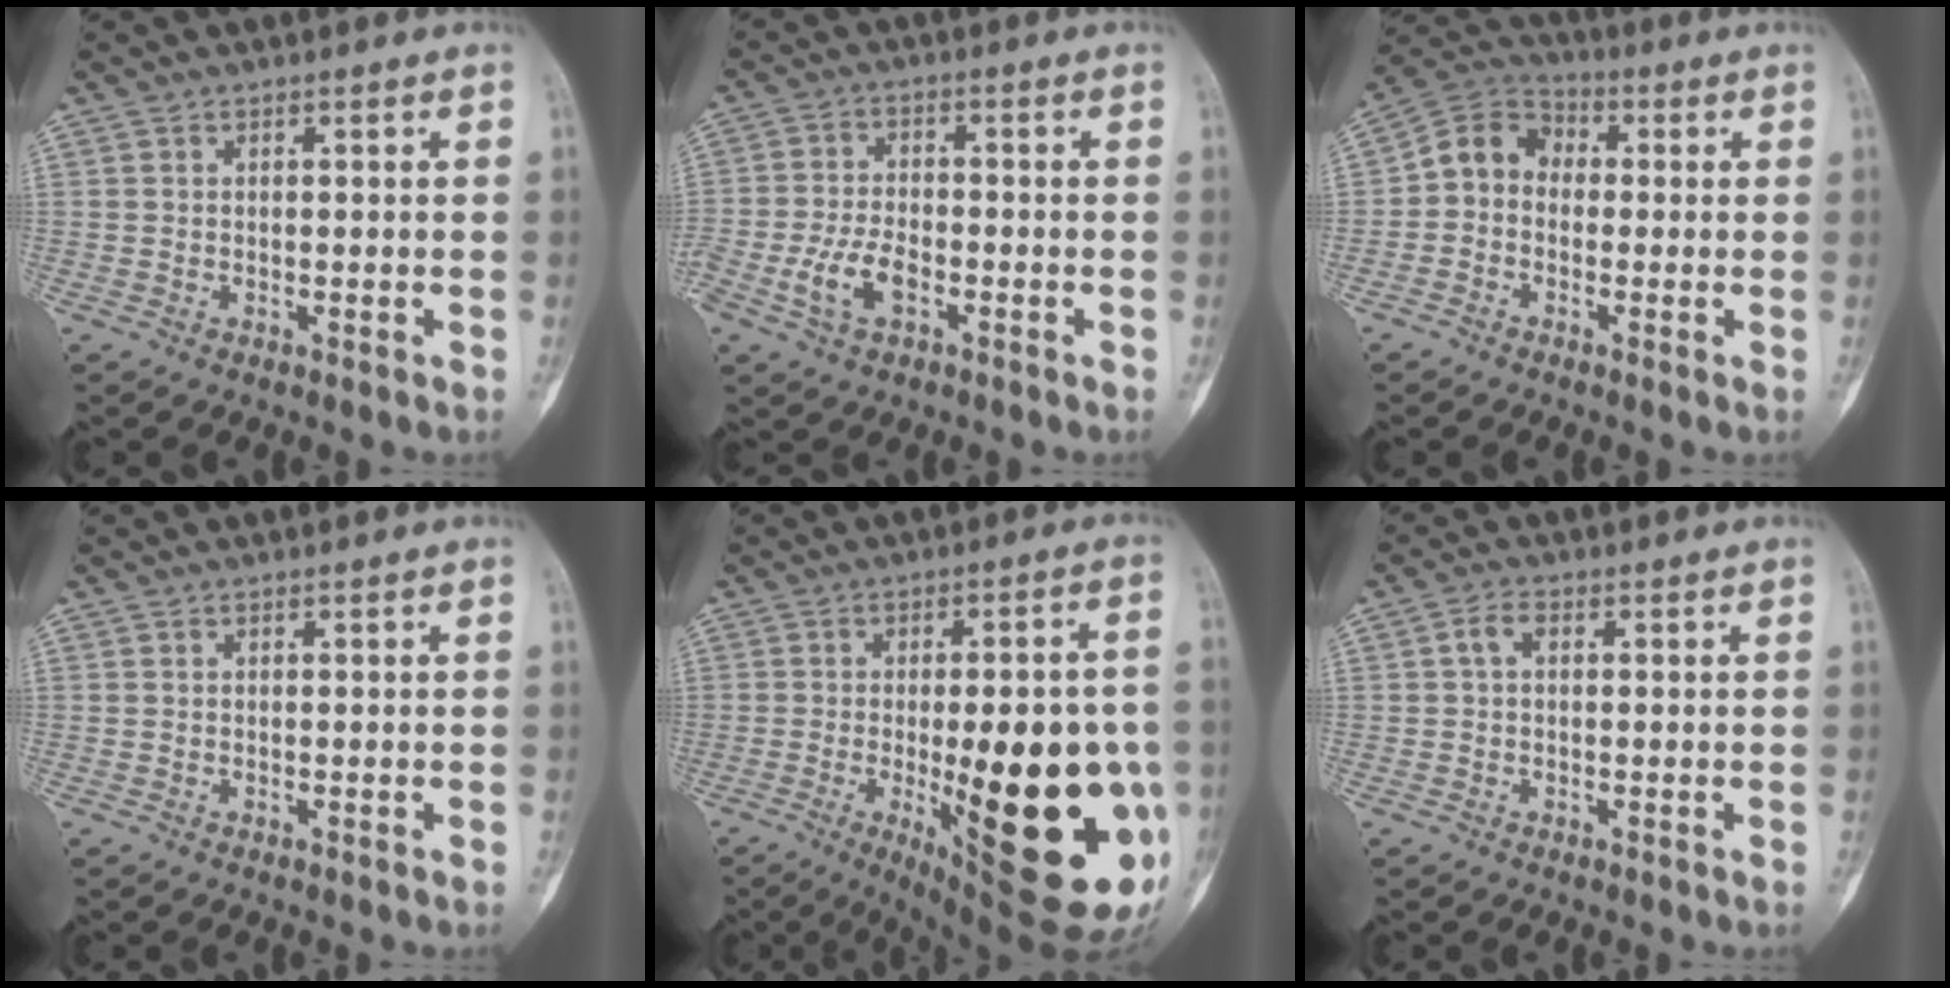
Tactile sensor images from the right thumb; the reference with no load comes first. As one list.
[{"total": 6.9, "force": [-2.8, 3.7, 5.0], "torque": [-0.104, 0.015, -0.054]}, {"total": 7.8, "force": [-0.6, 6.5, 4.3], "torque": [-0.059, 0.031, -0.032]}, {"total": 0.0}, {"total": 28.2, "force": [-5.8, 9.5, 26.0], "torque": [-0.296, -0.010, -0.053]}, {"total": 2.4, "force": [0.3, 1.5, 1.8], "torque": [-0.032, 0.009, 0.002]}]